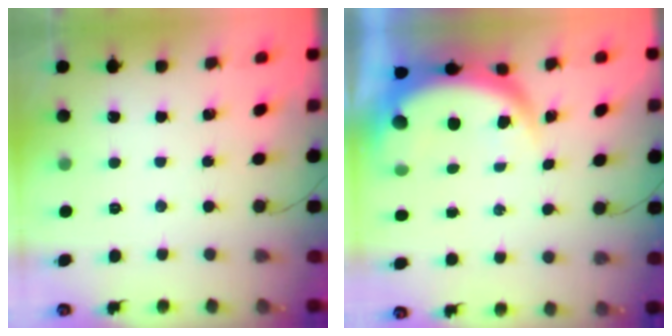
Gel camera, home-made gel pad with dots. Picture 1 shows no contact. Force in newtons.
{"total": 6.9, "press": 6.9, "slide": 0.9}